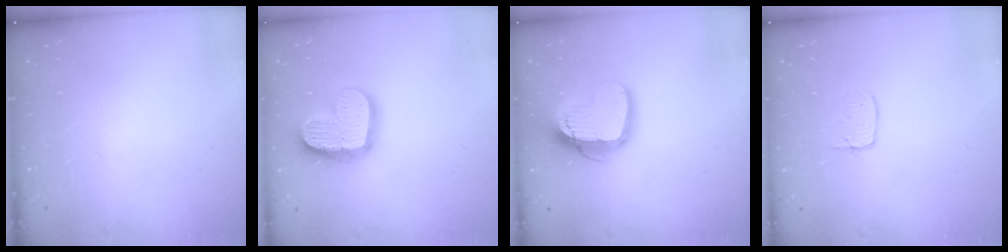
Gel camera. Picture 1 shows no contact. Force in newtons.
{"total": 18.9, "press": 18.8, "slide": 1.7}
{"total": 15.5, "press": 15.4, "slide": 1.4}
{"total": 4.3, "press": 4.3, "slide": 0.3}